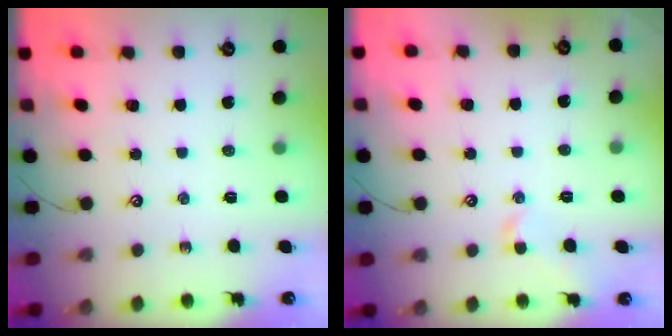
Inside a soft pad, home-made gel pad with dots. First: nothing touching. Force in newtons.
{"total": 1.4, "press": 1.3, "slide": 0.6}